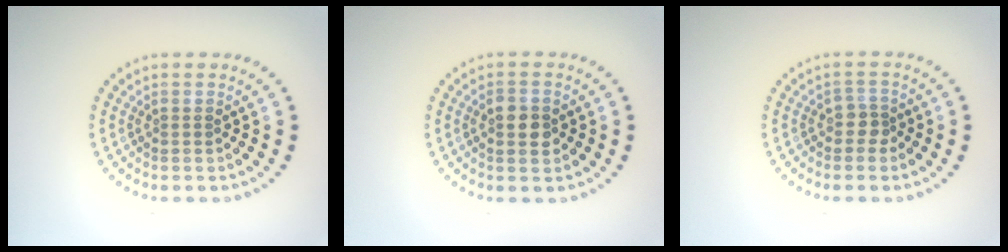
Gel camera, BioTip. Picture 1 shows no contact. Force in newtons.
{"total": 2.6, "press": 2.6, "slide": 0.1}
{"total": 1.4, "press": 1.1, "slide": 0.9}